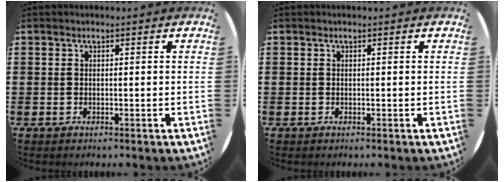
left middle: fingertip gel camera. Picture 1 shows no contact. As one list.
[{"total": 0.0}]